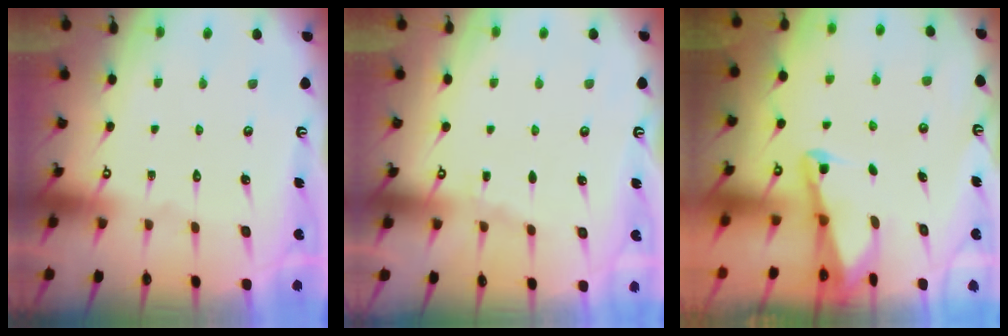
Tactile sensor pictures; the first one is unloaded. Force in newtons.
{"total": 3.6, "press": 3.5, "slide": 0.4}
{"total": 2.1, "press": 2.1, "slide": 0.4}